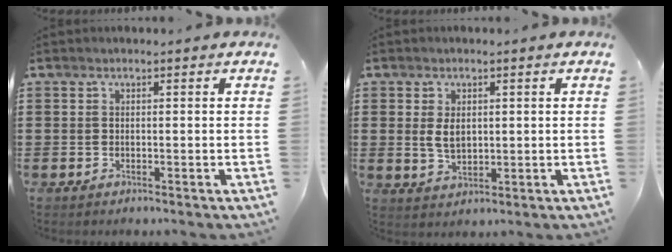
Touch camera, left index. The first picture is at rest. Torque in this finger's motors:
{"motor_torque": [1.06, 0.68, 0.58, 0.11]}